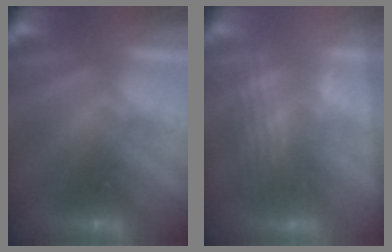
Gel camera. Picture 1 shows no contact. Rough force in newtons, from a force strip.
{"total": 2.8}